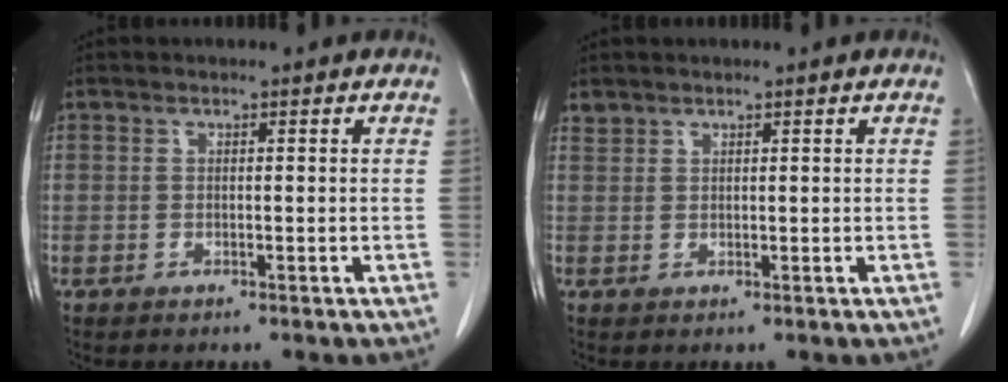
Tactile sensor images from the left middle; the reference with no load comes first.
{"total": 1.0, "force": [1.0, 0.4, -0.1], "torque": [0.001, 0.004, 0.020]}